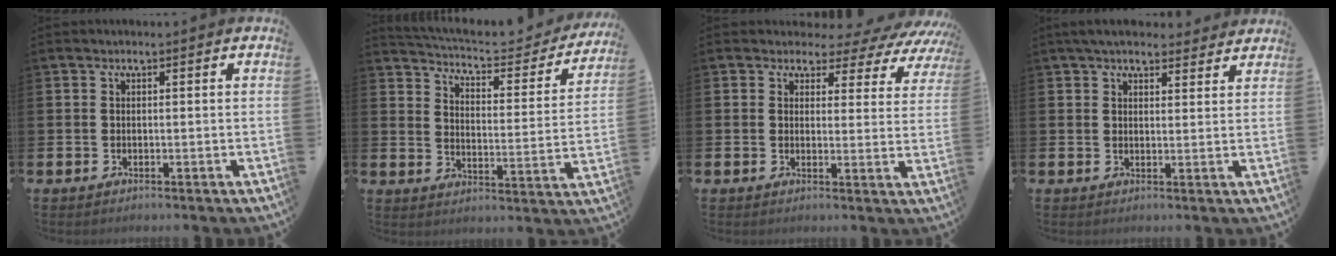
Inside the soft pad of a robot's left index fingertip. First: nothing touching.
{"total": 5.4, "force": [5.1, 1.2, 1.4], "torque": [-0.052, -0.042, 0.080]}
{"total": 3.0, "force": [2.3, 1.9, 0.7], "torque": [-0.019, -0.026, 0.030]}
{"total": 4.5, "force": [4.1, 1.4, 1.2], "torque": [-0.031, -0.013, 0.077]}